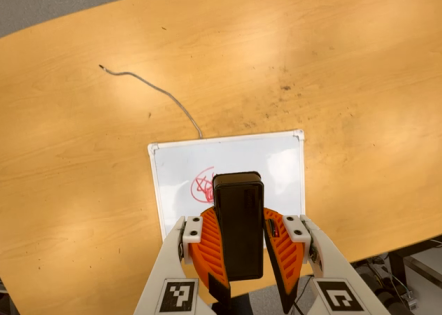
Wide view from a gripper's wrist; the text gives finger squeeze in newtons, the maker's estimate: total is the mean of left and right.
{"total": 10.8, "left": 10.3, "right": 11.3}